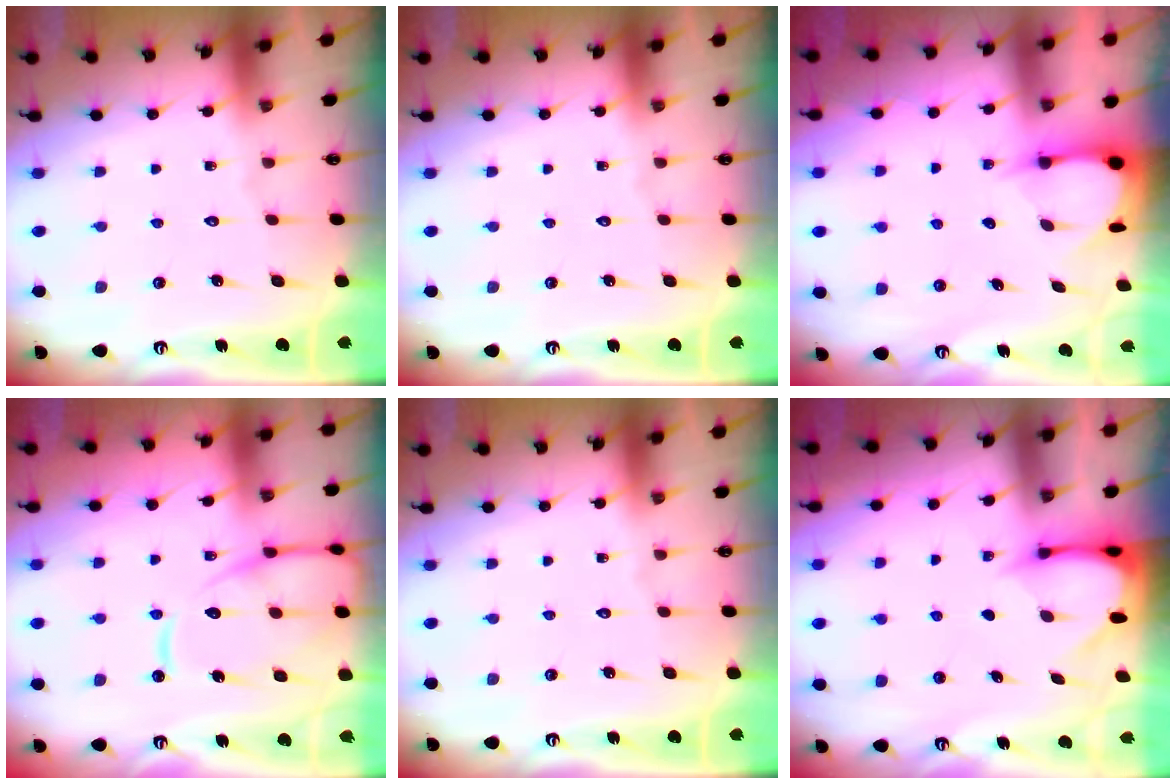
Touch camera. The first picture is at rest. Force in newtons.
{"total": 0.0}
{"total": 3.6, "press": 3.5, "slide": 0.3}
{"total": 13.6, "press": 13.5, "slide": 1.3}
{"total": 0.0}
{"total": 3.4, "press": 3.4, "slide": 0.3}